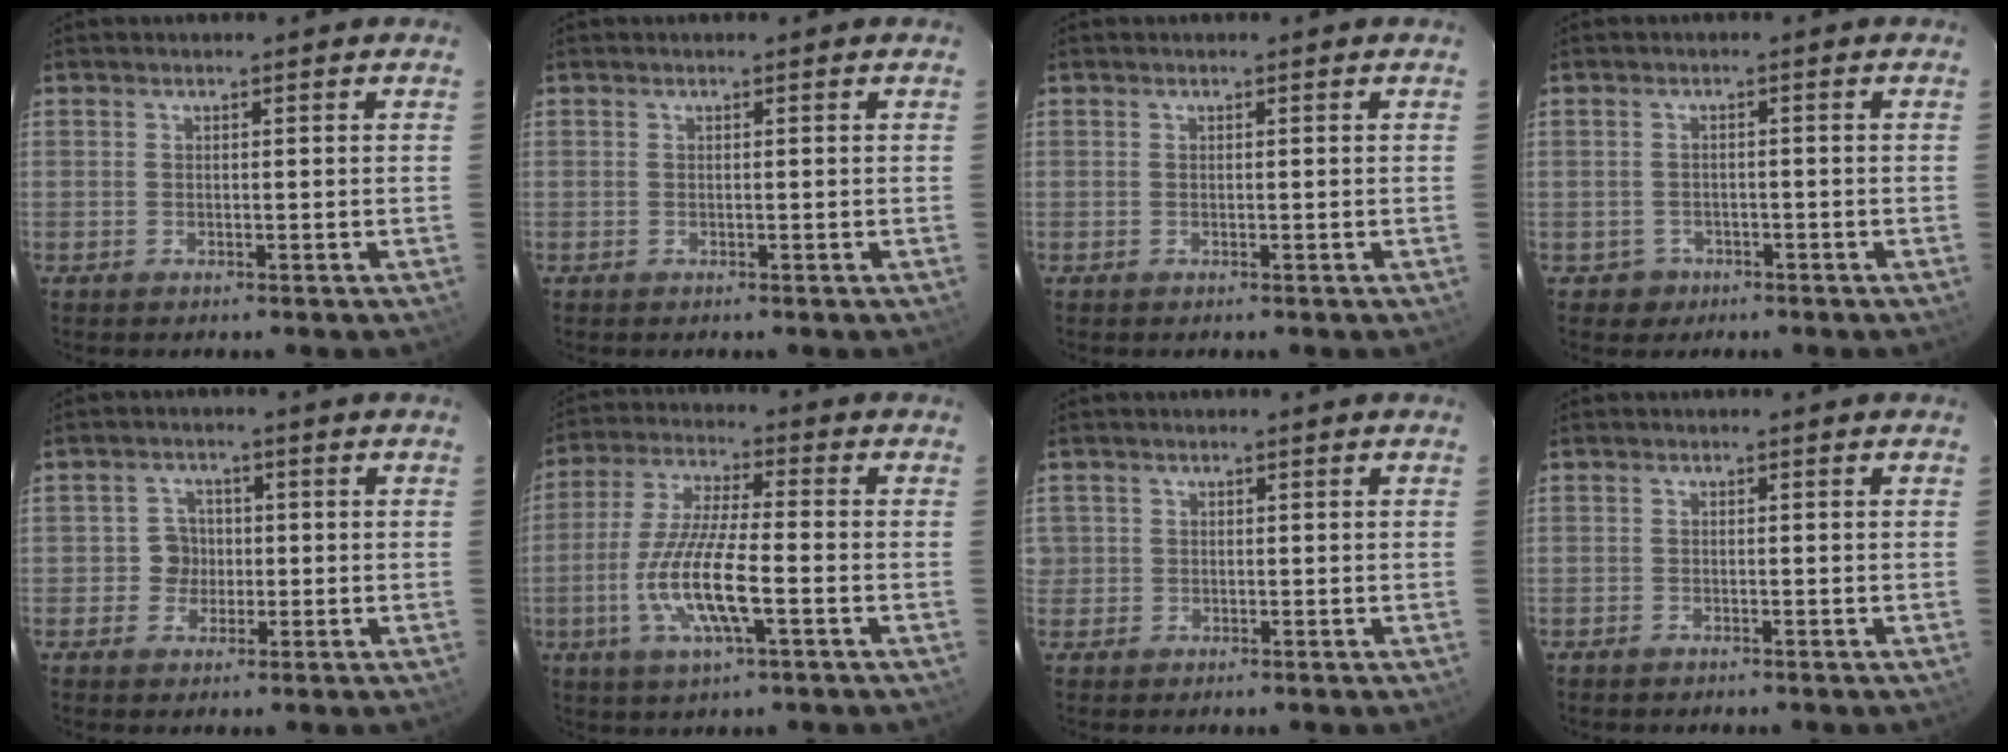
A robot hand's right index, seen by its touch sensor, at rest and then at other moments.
{"total": 0.0}
{"total": 0.0}
{"total": 3.2, "force": [-1.5, 2.7, 0.2], "torque": [-0.016, 0.006, -0.018]}
{"total": 3.8, "force": [-0.6, 3.7, 0.4], "torque": [-0.002, 0.015, -0.013]}
{"total": 13.1, "force": [-4.1, 2.7, 12.2], "torque": [-0.253, -0.010, -0.078]}
{"total": 1.8, "force": [-0.1, 1.8, -0.1], "torque": [0.009, 0.011, 0.001]}
{"total": 0.8, "force": [-0.7, 0.4, 0.0], "torque": [-0.006, 0.002, -0.013]}